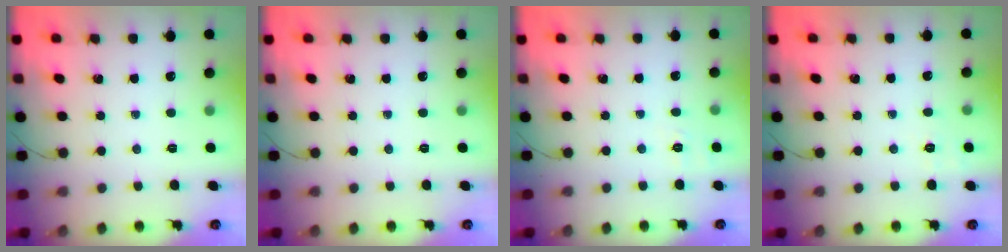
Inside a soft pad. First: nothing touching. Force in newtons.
{"total": 0.0}
{"total": 1.9, "press": 0.5, "slide": 1.8}
{"total": 2.1, "press": 1.2, "slide": 1.8}